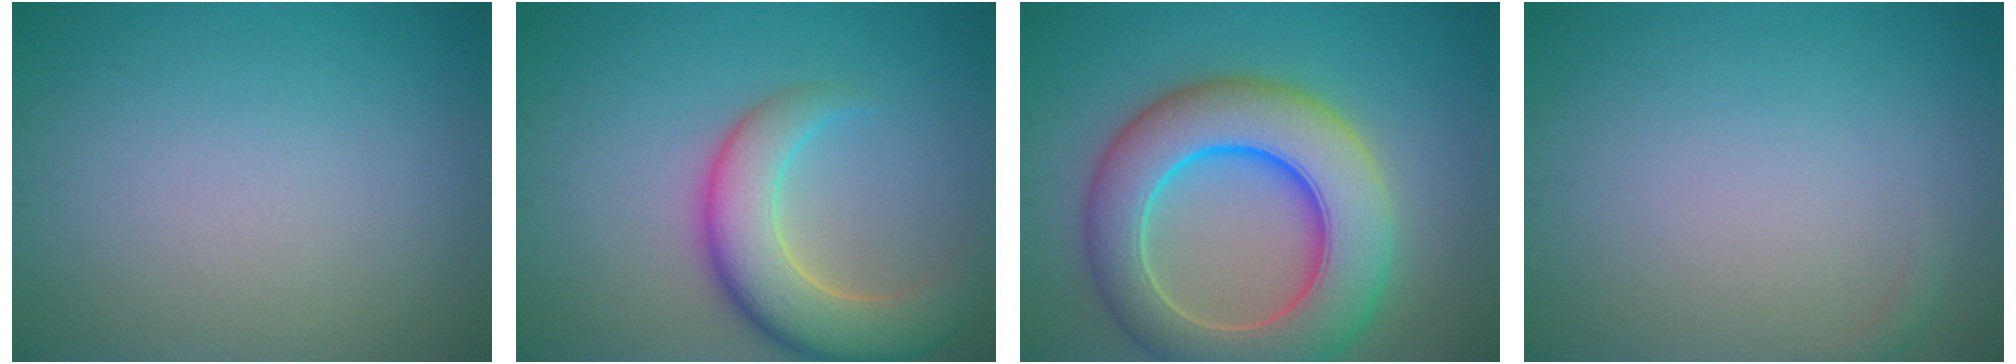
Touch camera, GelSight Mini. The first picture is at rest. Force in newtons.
{"total": 7.0, "press": 7.0, "slide": 0.5}
{"total": 11.3, "press": 11.3, "slide": 0.4}
{"total": 0.6, "press": 0.6, "slide": 0.1}